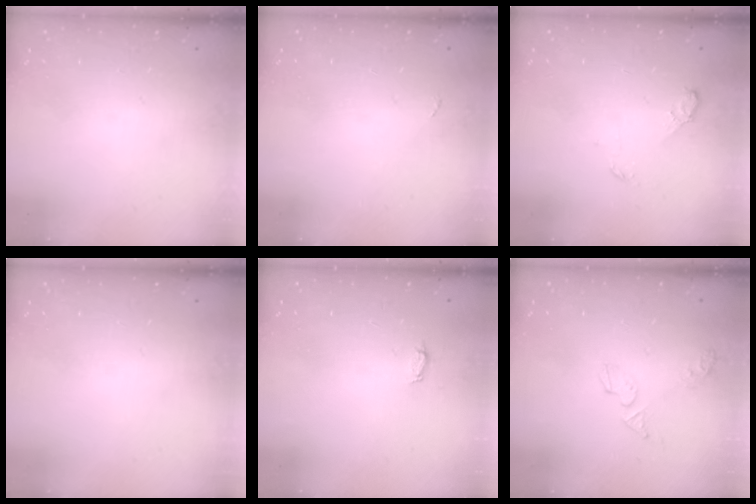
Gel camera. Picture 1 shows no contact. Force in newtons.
{"total": 2.2, "press": 2.2, "slide": 0.3}
{"total": 4.9, "press": 4.9, "slide": 0.5}
{"total": 0.0}
{"total": 2.9, "press": 2.9, "slide": 0.4}
{"total": 11.5, "press": 5.4, "slide": 10.1}